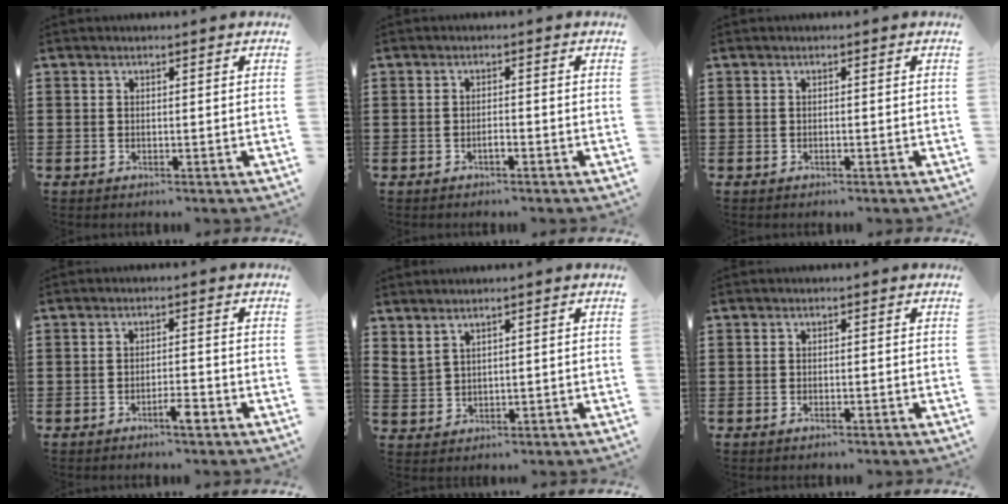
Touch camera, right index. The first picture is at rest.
{"total": 1.1, "force": [-0.7, 0.2, 0.8], "torque": [-0.017, -0.002, -0.011]}
{"total": 0.0}
{"total": 2.9, "force": [-1.9, 0.4, 2.1], "torque": [-0.036, 0.003, -0.035]}
{"total": 1.9, "force": [1.7, 0.7, 0.4], "torque": [-0.014, 0.005, 0.033]}
{"total": 0.5, "force": [-0.4, 0.1, 0.3], "torque": [-0.009, -0.005, -0.007]}